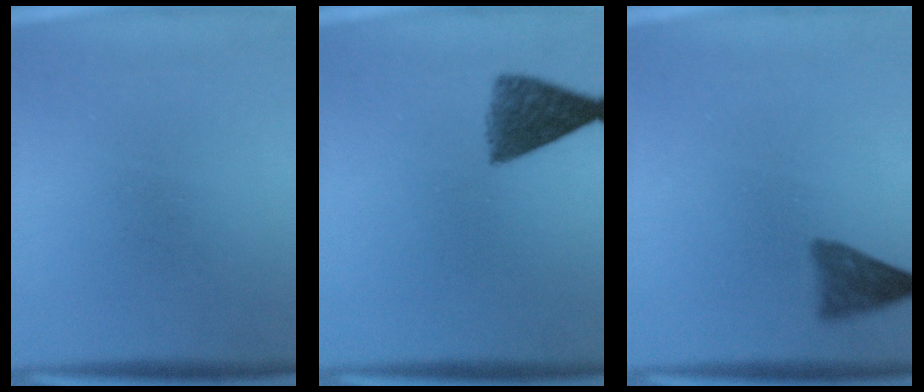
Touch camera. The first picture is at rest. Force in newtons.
{"total": 6.0}
{"total": 3.5}